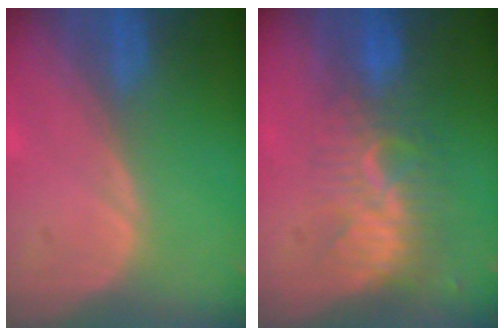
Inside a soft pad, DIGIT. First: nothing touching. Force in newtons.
{"total": 8.5, "press": 7.7, "slide": 3.6}